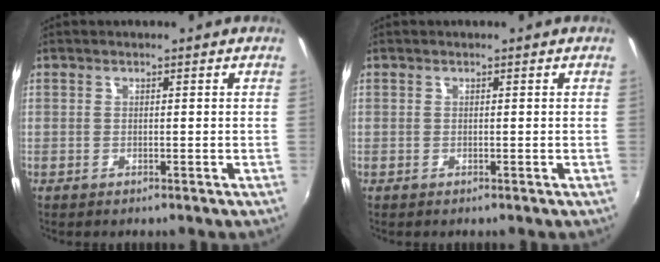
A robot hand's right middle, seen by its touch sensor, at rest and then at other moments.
{"total": 0.0}